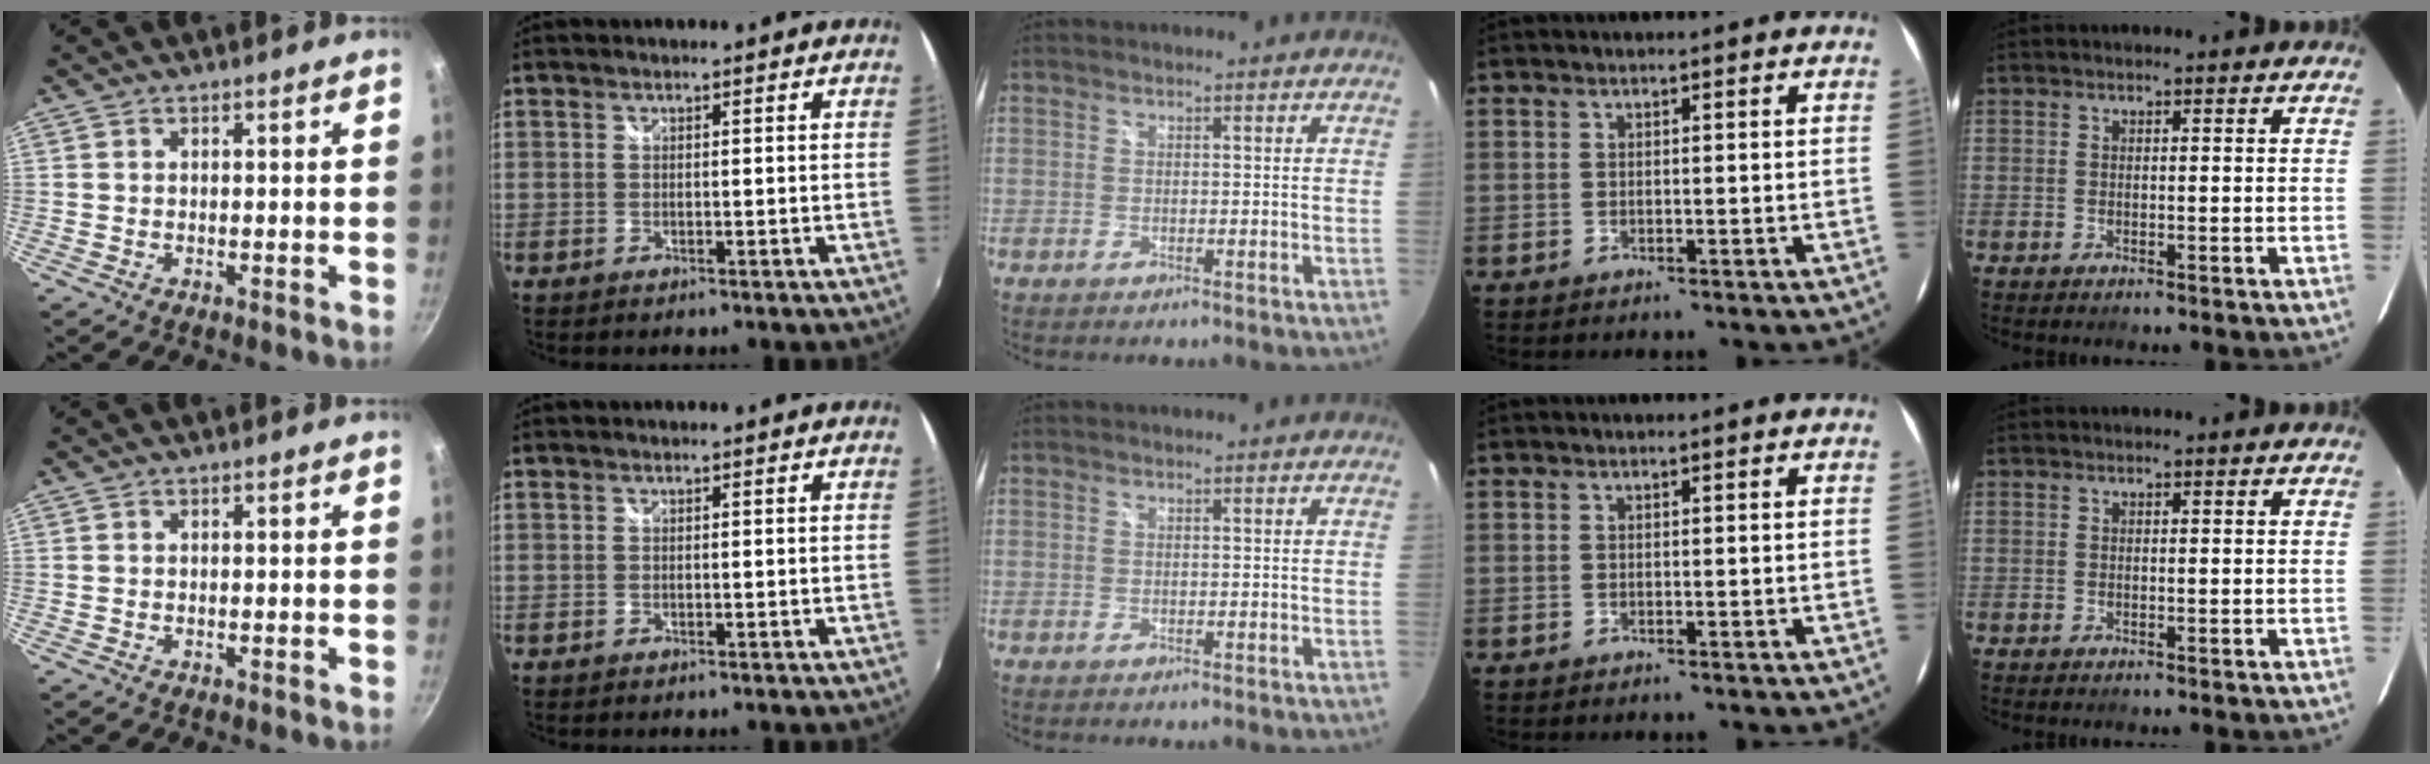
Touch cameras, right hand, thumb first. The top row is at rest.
{}